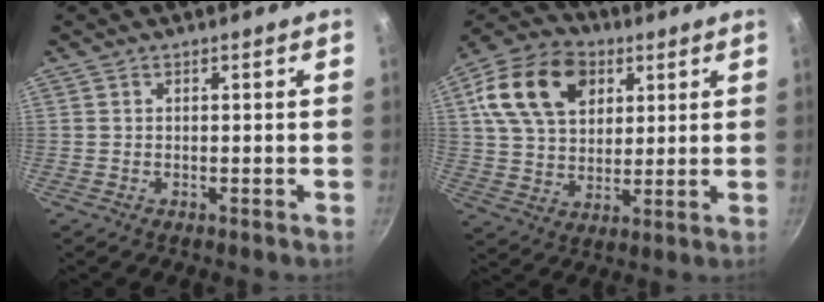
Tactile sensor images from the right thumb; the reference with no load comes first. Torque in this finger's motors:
{"motor_torque": [1.17, 2.12, 0.90, -0.26, 0.08]}